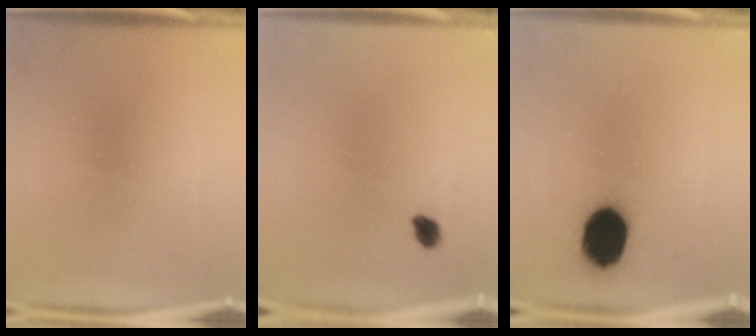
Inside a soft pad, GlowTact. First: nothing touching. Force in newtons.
{"total": 1.9}
{"total": 12.7}